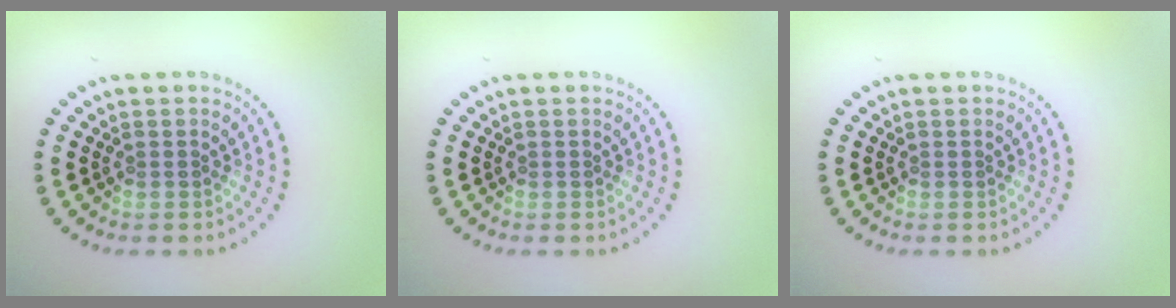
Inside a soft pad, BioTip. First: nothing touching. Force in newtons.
{"total": 0.0}
{"total": 0.0}